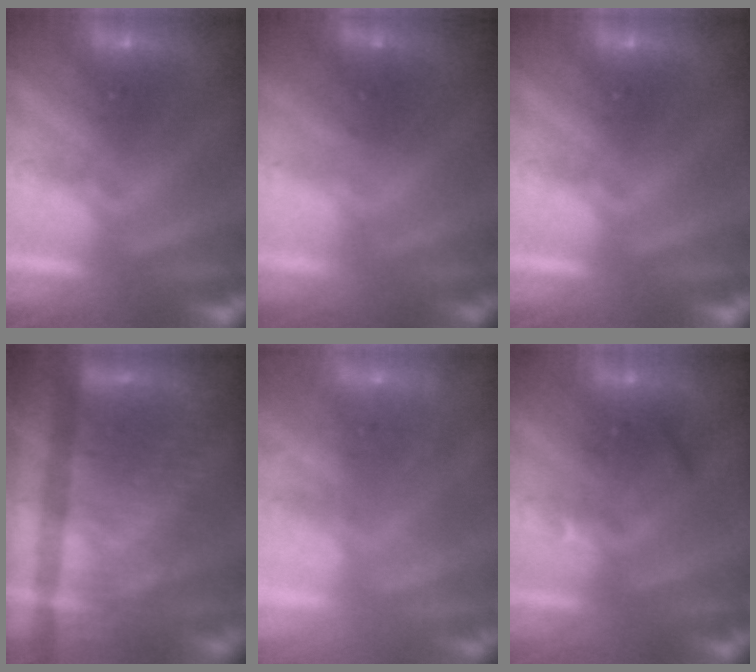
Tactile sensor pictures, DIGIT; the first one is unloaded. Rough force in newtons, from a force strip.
{"total": 1.5}
{"total": 0.0}
{"total": 3.4}
{"total": 2.1}
{"total": 2.4}